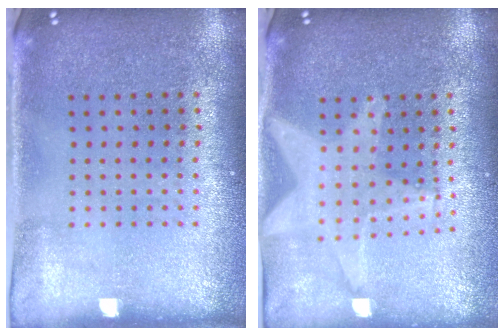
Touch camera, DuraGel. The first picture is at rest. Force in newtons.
{"total": 1.3, "press": 1.3, "slide": 0.5}